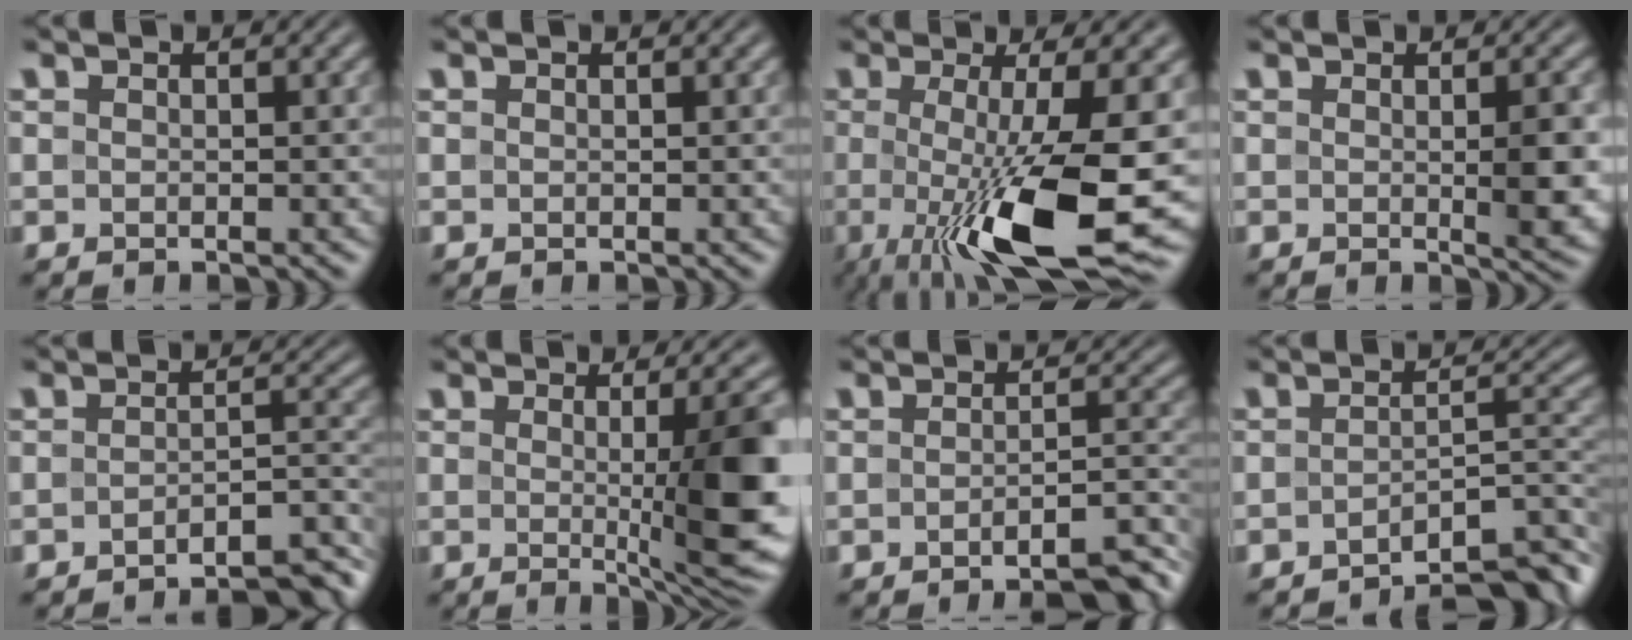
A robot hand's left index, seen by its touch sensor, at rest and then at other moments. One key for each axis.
{"total": 0.0}
{"total": 11.9, "fx": -2.2, "fy": 2.9, "fz": 11.3, "tx": -0.178, "ty": -0.027, "tz": -0.030}
{"total": 3.3, "fx": -0.1, "fy": 0.6, "fz": 3.2, "tx": -0.041, "ty": -0.002, "tz": 0.001}
{"total": 6.3, "fx": -5.2, "fy": 1.1, "fz": 3.4, "tx": -0.031, "ty": 0.012, "tz": -0.074}
{"total": 10.4, "fx": -0.4, "fy": 2.6, "fz": 10.0, "tx": -0.107, "ty": -0.005, "tz": -0.004}
{"total": 5.1, "fx": -3.3, "fy": 1.0, "fz": 3.7, "tx": -0.041, "ty": 0.008, "tz": -0.051}
{"total": 6.6, "fx": -5.2, "fy": 1.5, "fz": 3.8, "tx": -0.038, "ty": 0.008, "tz": -0.078}